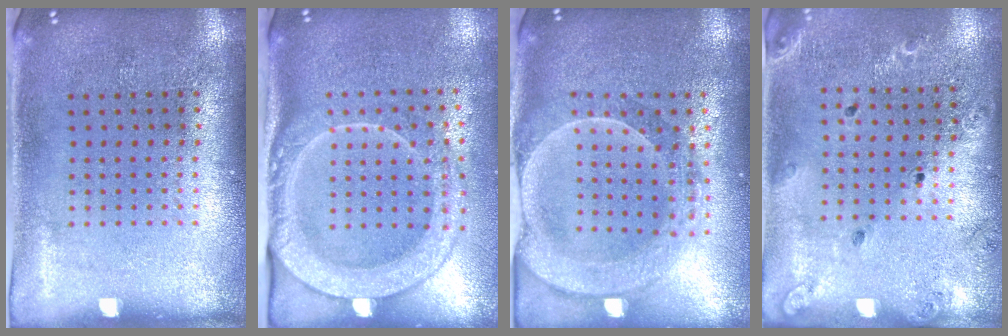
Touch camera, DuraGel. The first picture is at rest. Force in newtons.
{"total": 2.5, "press": 2.0, "slide": 1.5}
{"total": 2.2, "press": 2.0, "slide": 0.9}
{"total": 1.4, "press": 1.4, "slide": 0.2}